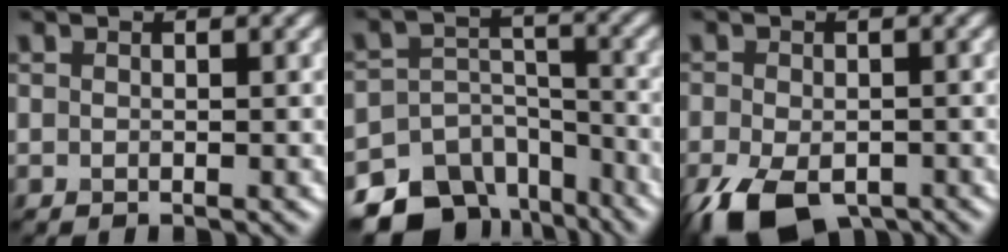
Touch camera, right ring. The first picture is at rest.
{"total": 12.2, "force": [-9.3, 7.5, 2.4], "torque": [-0.038, -0.007, -0.132]}
{"total": 7.9, "force": [-4.6, 4.2, 4.9], "torque": [-0.098, -0.027, -0.074]}